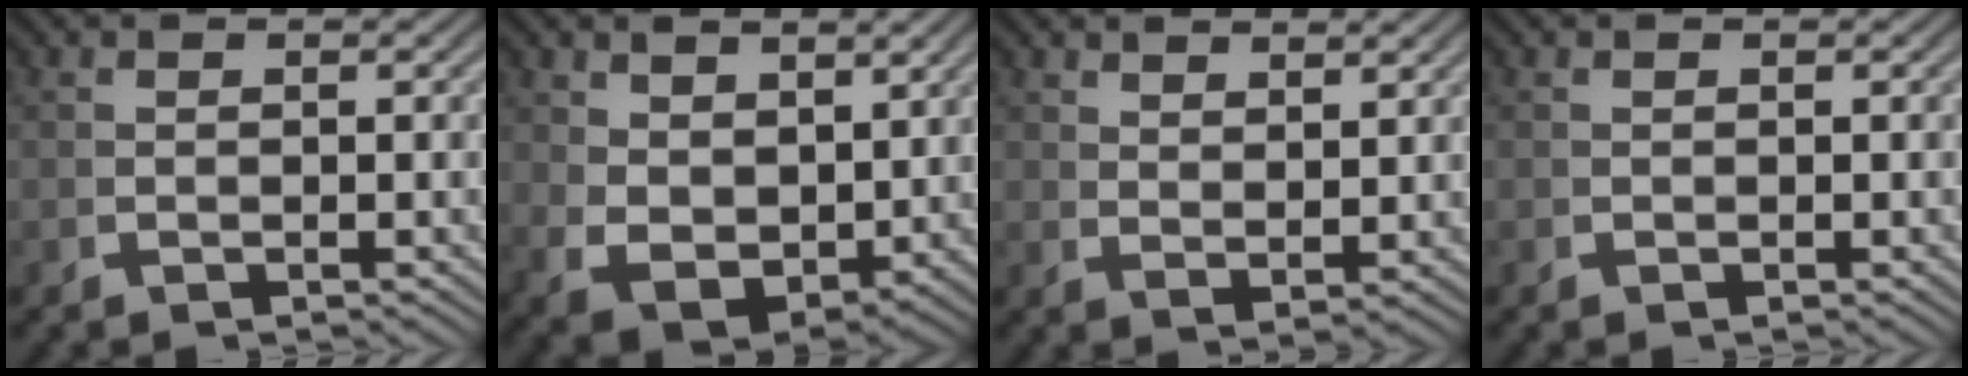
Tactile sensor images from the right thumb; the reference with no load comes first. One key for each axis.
{"total": 7.2, "fx": -0.4, "fy": 5.4, "fz": 4.8, "tx": -0.115, "ty": -0.045, "tz": 0.017}
{"total": 2.3, "fx": 2.2, "fy": 0.0, "fz": 0.8, "tx": -0.009, "ty": 0.002, "tz": 0.047}
{"total": 0.0}